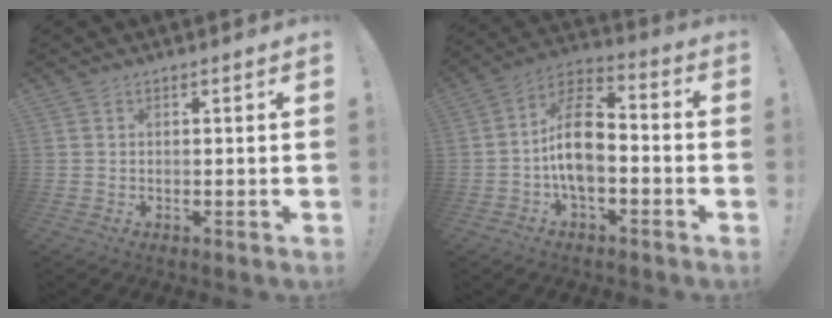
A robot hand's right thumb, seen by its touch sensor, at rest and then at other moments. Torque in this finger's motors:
{"motor_torque": [0.14, 0.22, 0.11, 0.11, 0.15]}